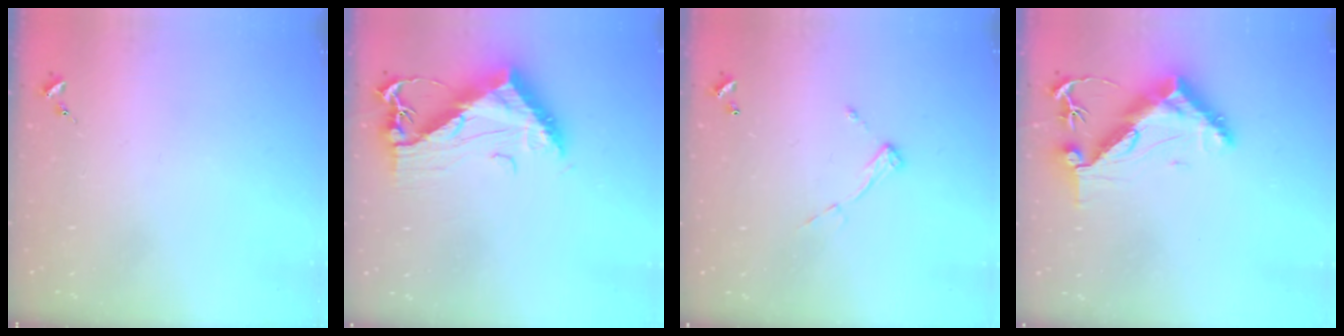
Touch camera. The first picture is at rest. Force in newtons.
{"total": 14.0, "press": 14.0, "slide": 1.3}
{"total": 6.7, "press": 6.7, "slide": 0.3}
{"total": 12.8, "press": 12.8, "slide": 1.2}